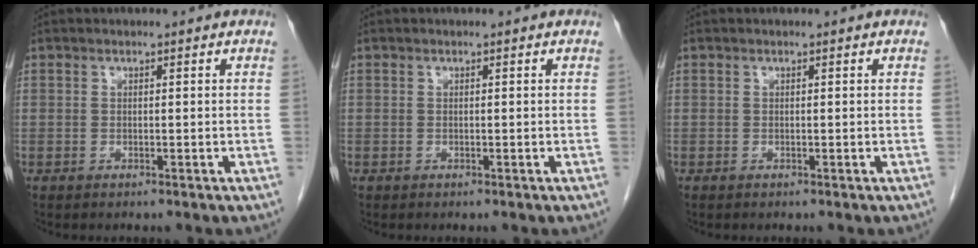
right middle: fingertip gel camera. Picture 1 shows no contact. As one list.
[{"total": 0.0}, {"total": 0.0}]